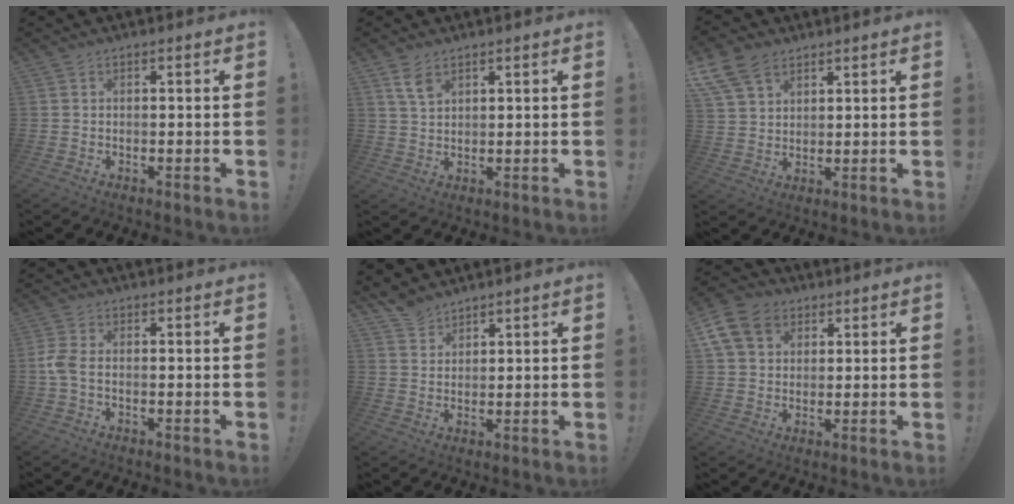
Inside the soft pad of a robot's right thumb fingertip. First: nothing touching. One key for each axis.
{"total": 5.3, "fx": 3.2, "fy": 2.8, "fz": 3.1, "tx": -0.044, "ty": -0.018, "tz": 0.059}
{"total": 10.1, "fx": 6.4, "fy": 6.4, "fz": 4.5, "tx": -0.095, "ty": -0.027, "tz": 0.129}
{"total": 4.2, "fx": -0.7, "fy": 1.9, "fz": 3.6, "tx": -0.083, "ty": -0.003, "tz": -0.014}
{"total": 4.7, "fx": 4.2, "fy": 2.0, "fz": 0.8, "tx": -0.015, "ty": -0.025, "tz": 0.081}
{"total": 12.4, "fx": 5.1, "fy": 9.5, "fz": 6.2, "tx": -0.104, "ty": -0.016, "tz": 0.104}